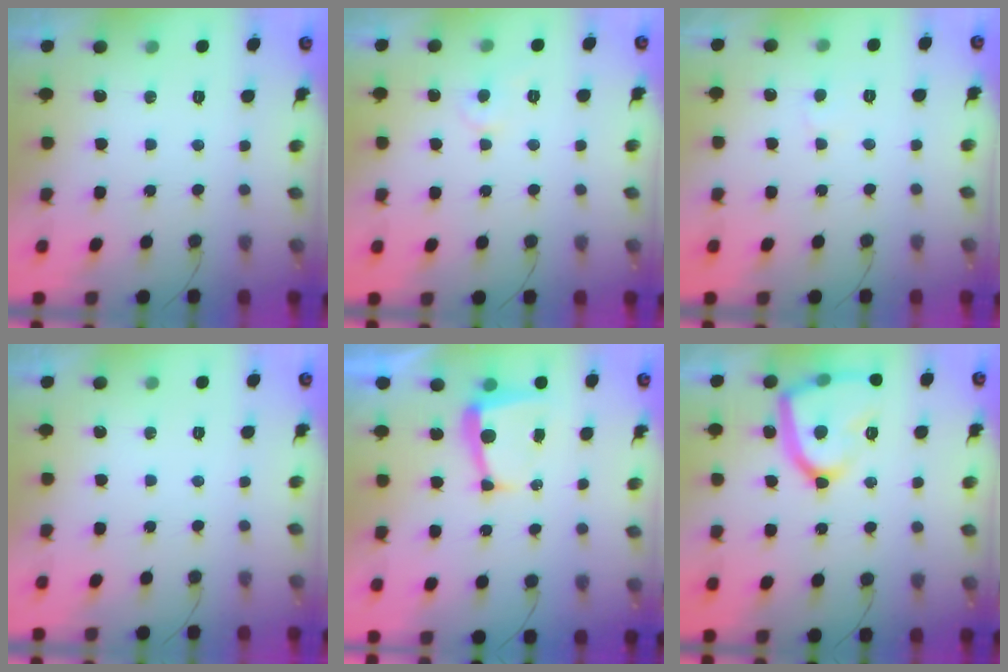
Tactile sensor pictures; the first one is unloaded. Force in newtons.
{"total": 3.5, "press": 3.5, "slide": 0.3}
{"total": 3.4, "press": 3.4, "slide": 0.4}
{"total": 0.0}
{"total": 5.8, "press": 5.8, "slide": 0.4}
{"total": 17.4, "press": 17.3, "slide": 1.7}